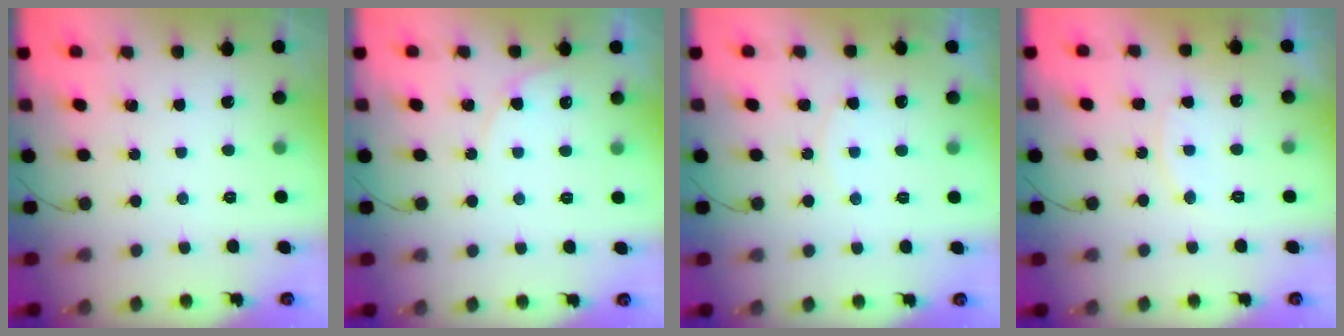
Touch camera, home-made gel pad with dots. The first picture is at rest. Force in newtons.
{"total": 3.6, "press": 3.6, "slide": 0.5}
{"total": 5.7, "press": 5.6, "slide": 0.6}
{"total": 7.0, "press": 7.0, "slide": 0.2}